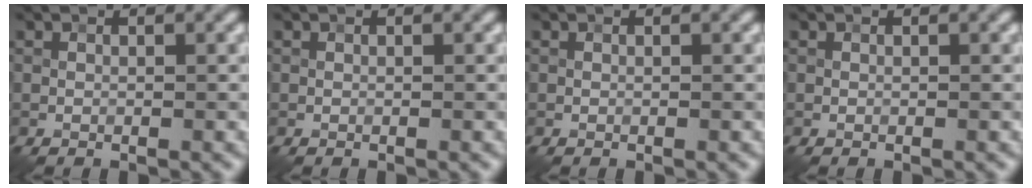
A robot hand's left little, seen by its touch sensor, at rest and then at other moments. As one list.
[{"total": 0.0}, {"total": 0.0}, {"total": 0.0}]